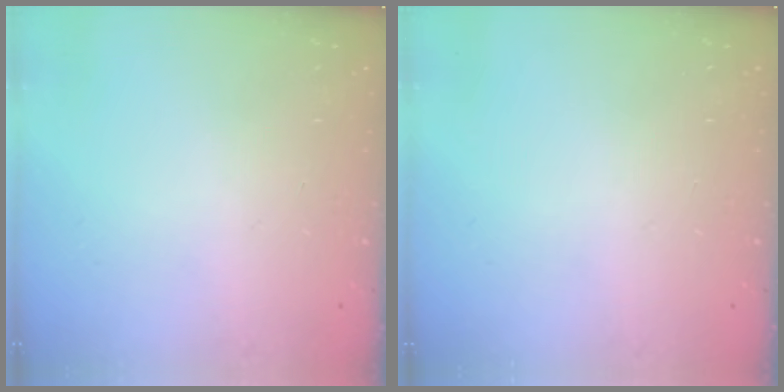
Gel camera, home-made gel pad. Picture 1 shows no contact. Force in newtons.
{"total": 0.0}